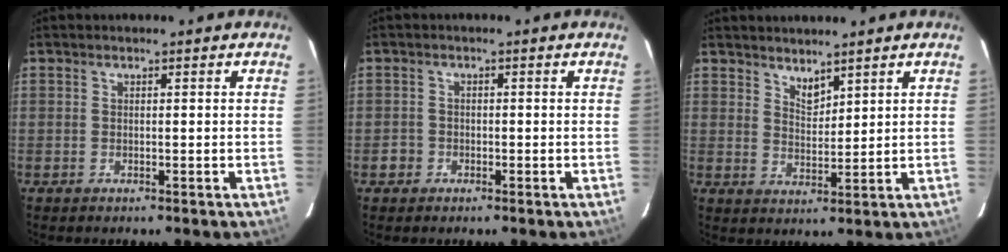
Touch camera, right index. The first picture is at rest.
{"total": 2.2, "force": [-1.0, 1.9, 0.1], "torque": [-0.007, 0.007, -0.016]}
{"total": 3.6, "force": [3.1, 1.1, 1.3], "torque": [-0.019, -0.003, 0.055]}